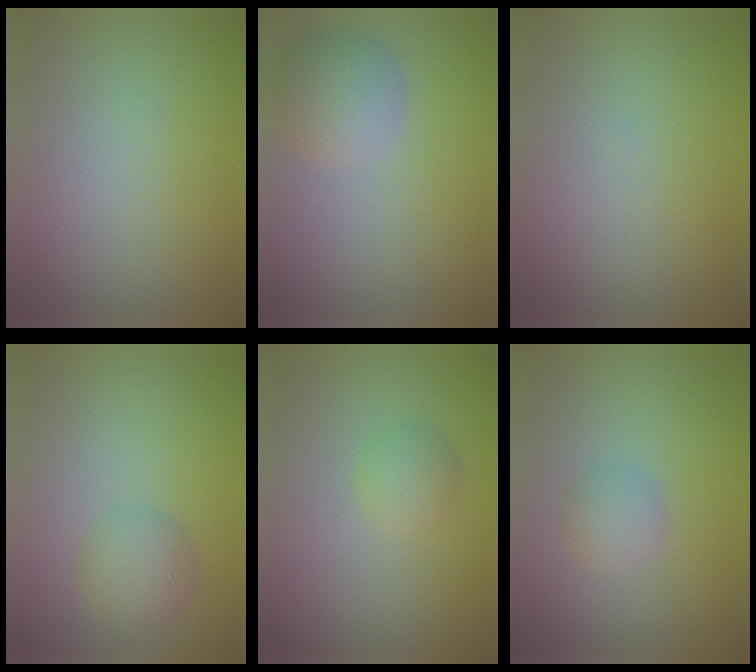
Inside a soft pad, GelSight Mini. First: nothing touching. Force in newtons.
{"total": 4.1, "press": 4.1, "slide": 0.4}
{"total": 0.0}
{"total": 2.6, "press": 2.6, "slide": 0.0}
{"total": 1.7, "press": 1.7, "slide": 0.0}
{"total": 2.0, "press": 2.0, "slide": 0.0}